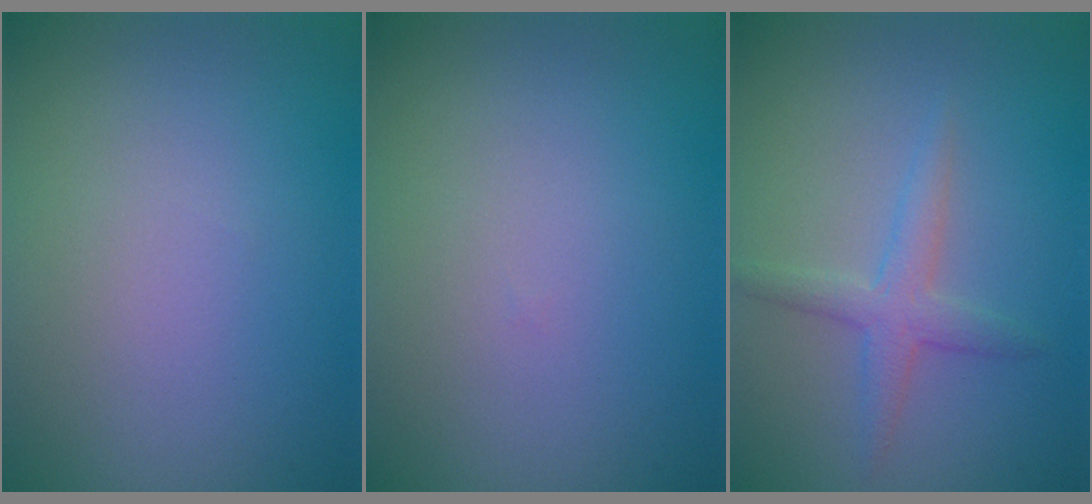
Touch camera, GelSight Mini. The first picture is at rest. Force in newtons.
{"total": 0.0}
{"total": 2.4, "press": 2.4, "slide": 0.0}